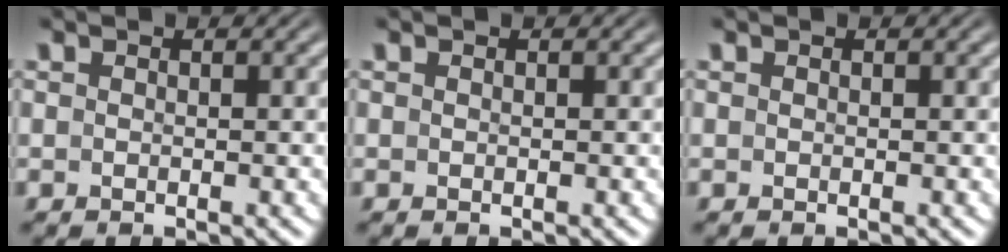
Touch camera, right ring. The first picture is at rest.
{"total": 0.0}
{"total": 0.0}